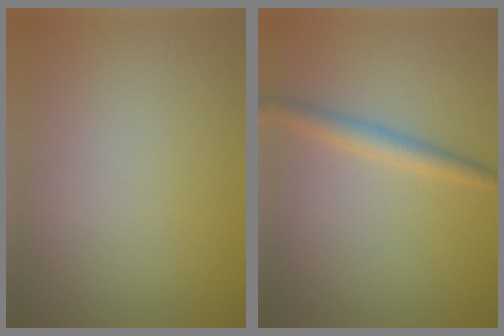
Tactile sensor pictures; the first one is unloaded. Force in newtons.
{"total": 2.3, "press": 2.3, "slide": 0.0}